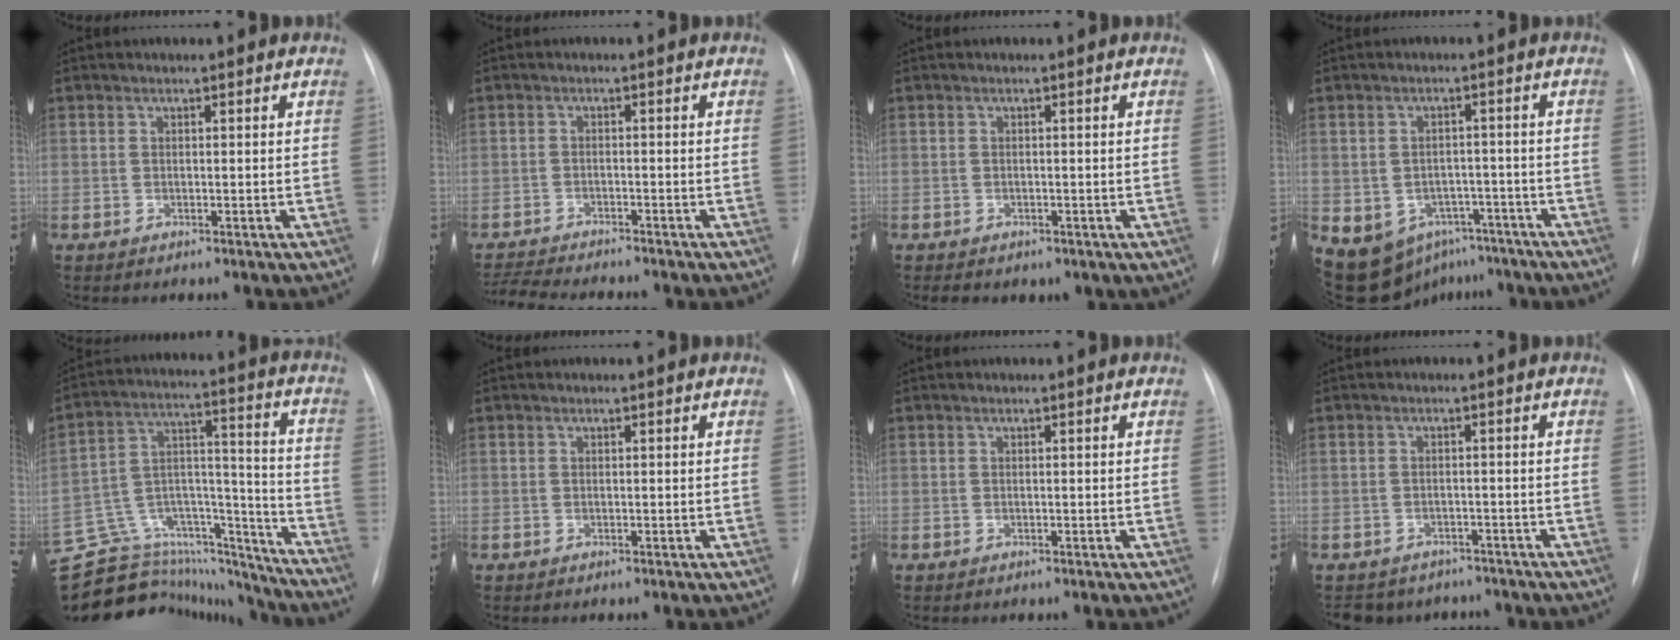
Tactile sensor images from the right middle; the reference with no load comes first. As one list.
[{"total": 7.8, "force": [-7.3, 0.1, 2.8], "torque": [-0.047, -0.016, -0.115]}, {"total": 3.6, "force": [-2.0, 2.3, 1.9], "torque": [-0.029, -0.001, -0.013]}, {"total": 16.2, "force": [-9.1, 12.1, 5.7], "torque": [-0.141, 0.016, -0.105]}, {"total": 23.6, "force": [-21.7, 7.4, 5.2], "torque": [-0.129, 0.064, -0.328]}, {"total": 0.0}, {"total": 0.0}, {"total": 7.1, "force": [-6.2, 3.5, 0.4], "torque": [-0.006, 0.008, -0.073]}]